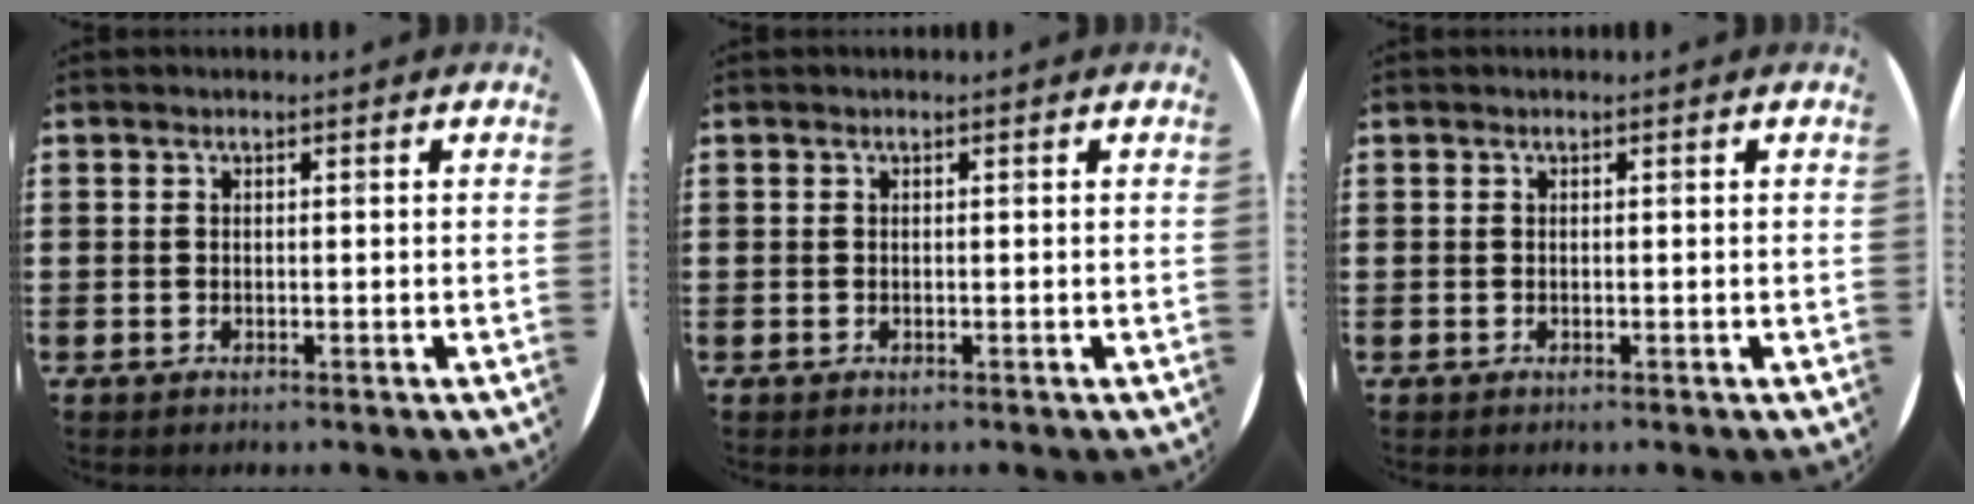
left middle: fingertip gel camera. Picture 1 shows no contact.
{"total": 0.0}
{"total": 0.0}